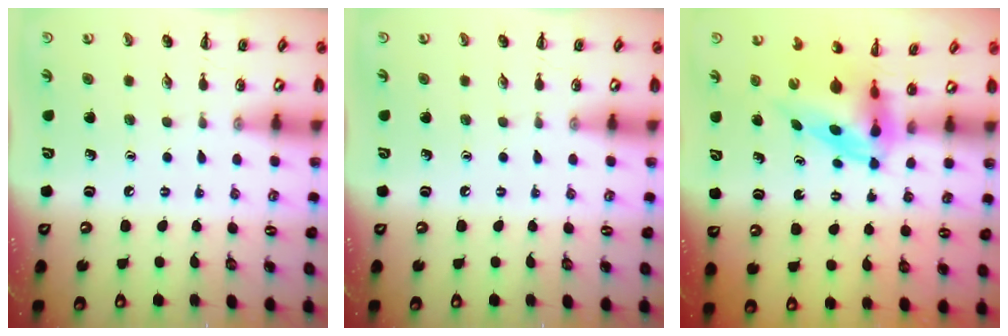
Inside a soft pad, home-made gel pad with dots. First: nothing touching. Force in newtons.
{"total": 0.0}
{"total": 3.7, "press": 3.6, "slide": 1.0}